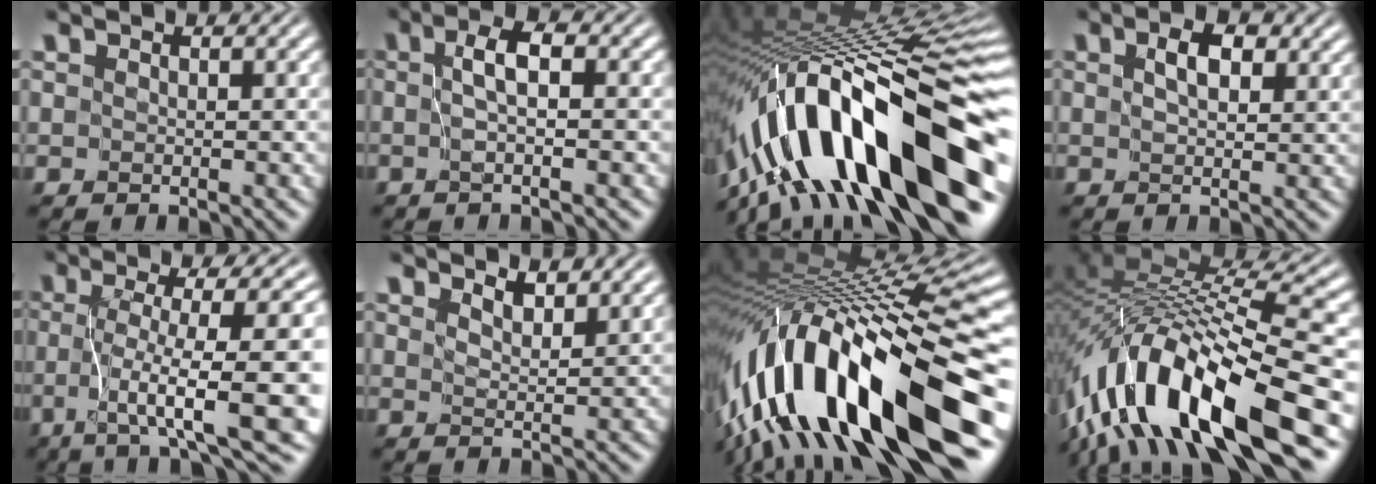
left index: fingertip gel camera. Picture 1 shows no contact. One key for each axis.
{"total": 2.5, "fx": -0.1, "fy": -0.1, "fz": 2.5, "tx": -0.045, "ty": 0.005, "tz": -0.002}
{"total": 17.1, "fx": -7.3, "fy": 5.2, "fz": 14.6, "tx": -0.228, "ty": 0.036, "tz": -0.134}
{"total": 2.6, "fx": 1.1, "fy": 1.0, "fz": 2.2, "tx": -0.039, "ty": 0.003, "tz": 0.023}
{"total": 10.5, "fx": -2.5, "fy": 1.8, "fz": 10.0, "tx": -0.149, "ty": 0.005, "tz": -0.031}
{"total": 2.4, "fx": 2.3, "fy": -0.1, "fz": 0.7, "tx": -0.014, "ty": -0.006, "tz": 0.040}
{"total": 15.8, "fx": -4.9, "fy": 4.4, "fz": 14.4, "tx": -0.260, "ty": 0.029, "tz": -0.076}
{"total": 14.6, "fx": -7.0, "fy": 3.7, "fz": 12.3, "tx": -0.236, "ty": 0.019, "tz": -0.119}